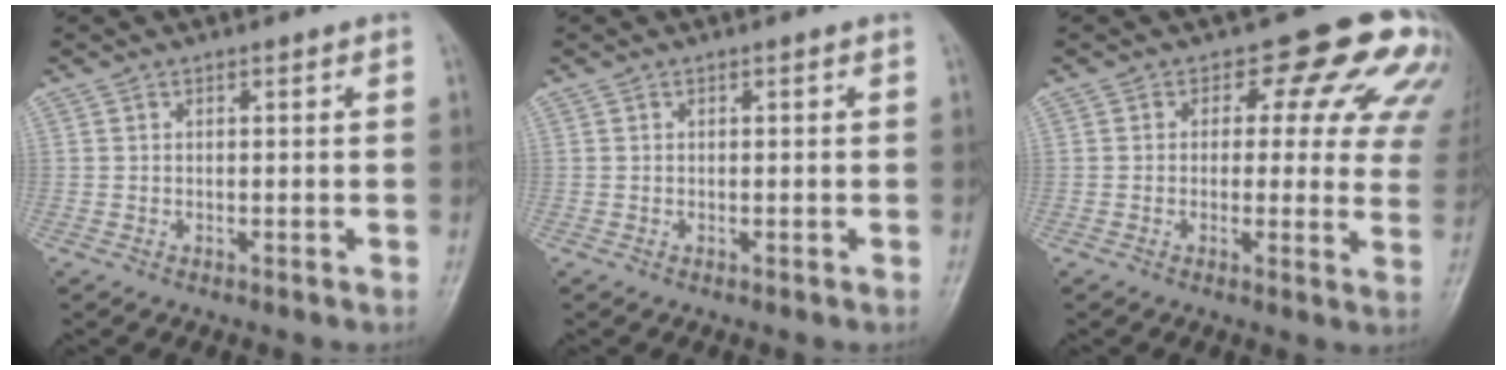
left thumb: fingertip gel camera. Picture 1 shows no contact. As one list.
[{"total": 0.0}, {"total": 13.6, "force": [7.0, 7.5, 8.9], "torque": [-0.041, -0.023, 0.056]}]